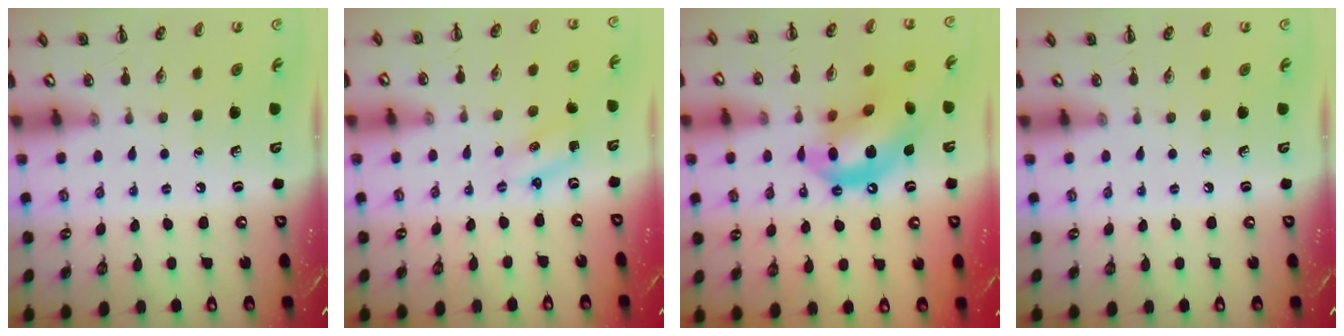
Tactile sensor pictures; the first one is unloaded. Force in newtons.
{"total": 1.4, "press": 1.3, "slide": 0.3}
{"total": 15.0, "press": 14.5, "slide": 4.1}
{"total": 0.0}